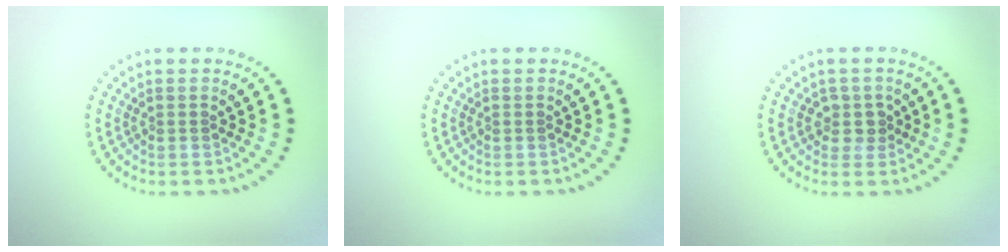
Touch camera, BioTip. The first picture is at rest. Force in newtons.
{"total": 0.0}
{"total": 2.0, "press": 1.5, "slide": 1.3}